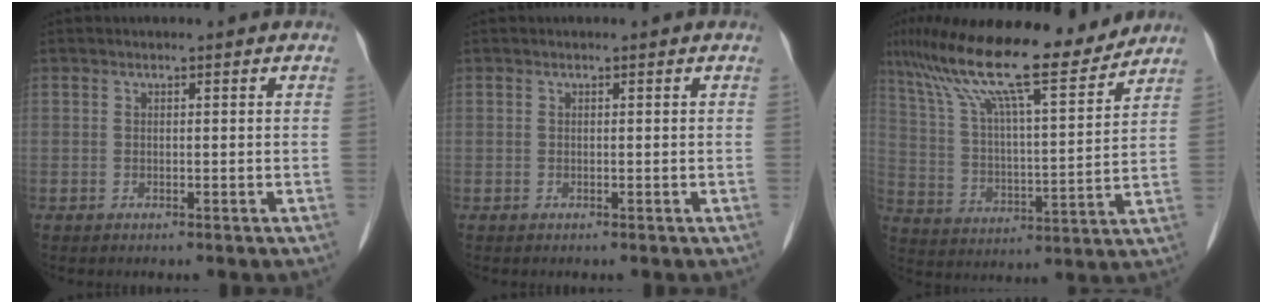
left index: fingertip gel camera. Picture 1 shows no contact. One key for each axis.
{"total": 0.0}
{"total": 19.7, "fx": 16.1, "fy": 2.2, "fz": 11.1, "tx": -0.200, "ty": 0.015, "tz": 0.271}